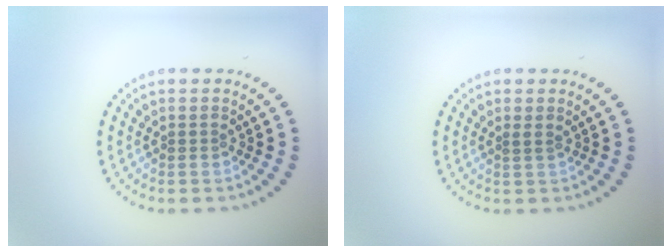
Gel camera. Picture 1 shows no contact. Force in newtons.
{"total": 0.5, "press": 0.2, "slide": 0.5}